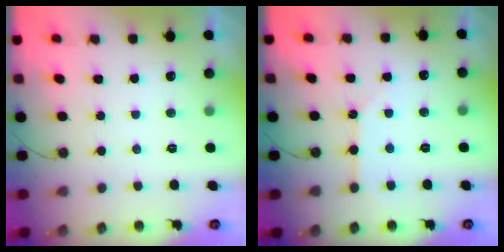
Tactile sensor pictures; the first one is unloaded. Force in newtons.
{"total": 2.1, "press": 2.1, "slide": 0.3}